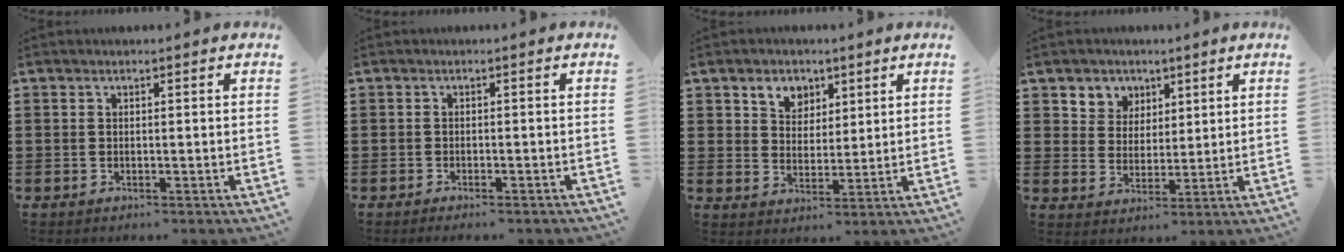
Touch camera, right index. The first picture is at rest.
{"total": 0.9, "force": [-0.8, 0.0, 0.2], "torque": [-0.007, -0.003, -0.016]}
{"total": 4.6, "force": [2.9, 3.4, 1.1], "torque": [-0.030, 0.011, 0.053]}
{"total": 4.7, "force": [2.6, 3.9, -0.2], "torque": [-0.024, 0.003, 0.046]}